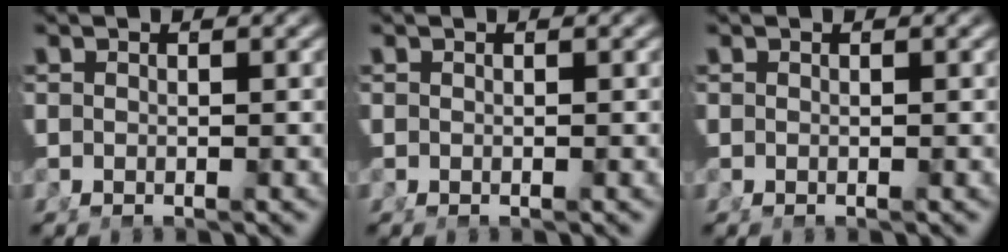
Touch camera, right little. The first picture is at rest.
{"total": 0.0}
{"total": 0.0}